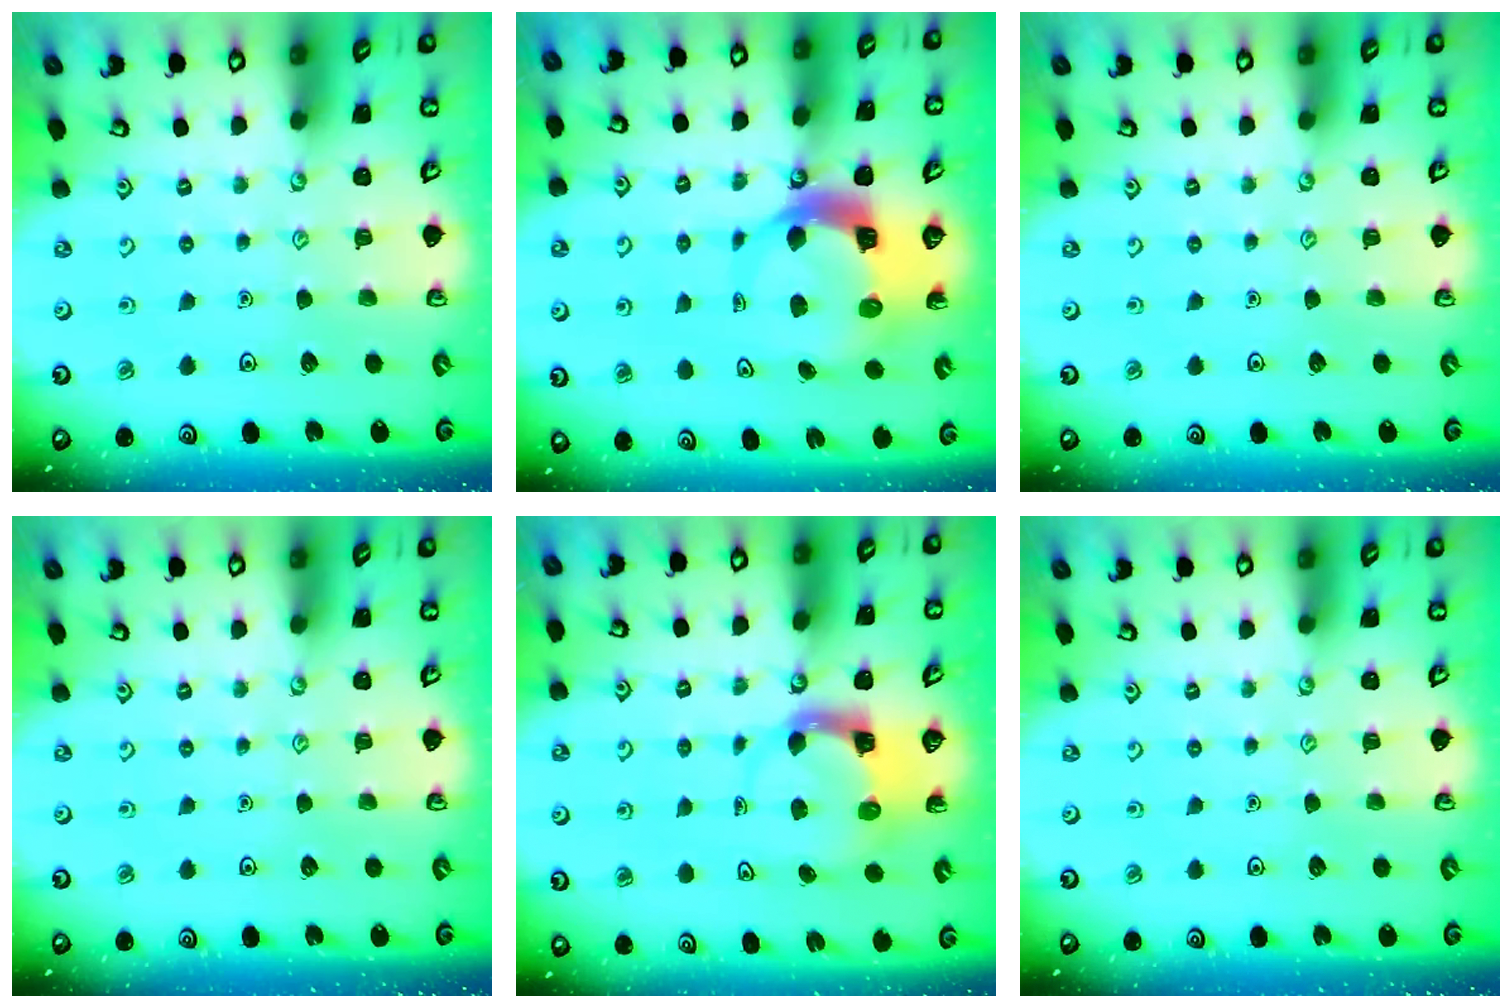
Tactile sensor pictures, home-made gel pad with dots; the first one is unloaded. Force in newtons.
{"total": 8.5, "press": 8.5, "slide": 0.8}
{"total": 0.0}
{"total": 0.0}
{"total": 3.6, "press": 3.6, "slide": 0.6}
{"total": 0.0}